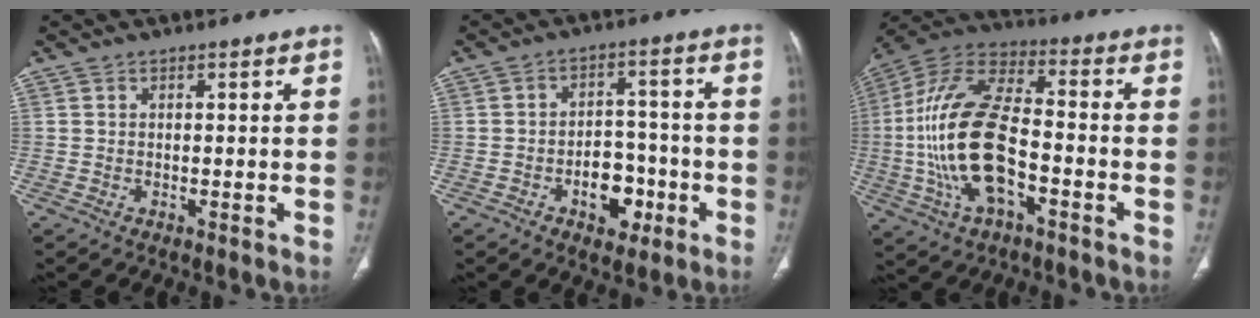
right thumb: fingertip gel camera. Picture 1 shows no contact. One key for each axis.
{"total": 8.0, "fx": -3.3, "fy": 5.4, "fz": 4.9, "tx": -0.036, "ty": 0.034, "tz": -0.045}
{"total": 20.4, "fx": -3.9, "fy": 9.6, "fz": 17.5, "tx": -0.364, "ty": 0.031, "tz": -0.071}